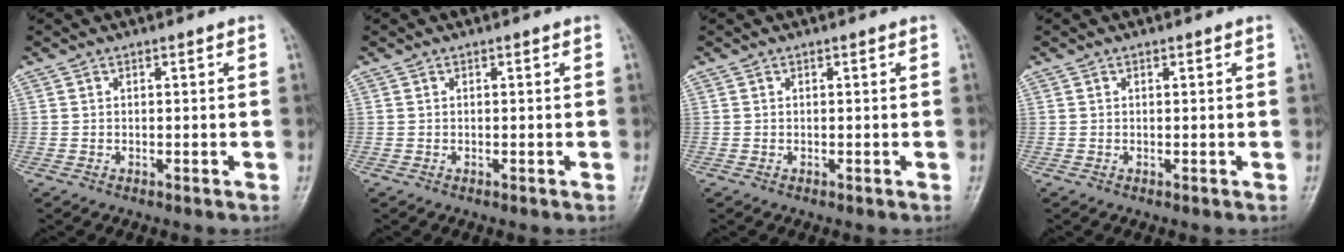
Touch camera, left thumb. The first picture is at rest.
{"total": 0.0}
{"total": 0.0}
{"total": 0.0}